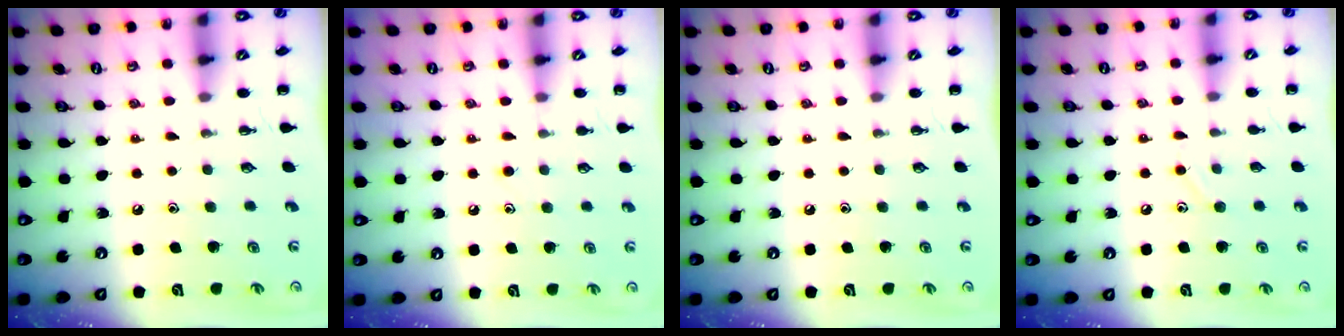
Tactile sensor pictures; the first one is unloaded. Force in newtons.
{"total": 6.0, "press": 5.6, "slide": 2.3}
{"total": 0.0}
{"total": 6.3, "press": 6.1, "slide": 1.6}